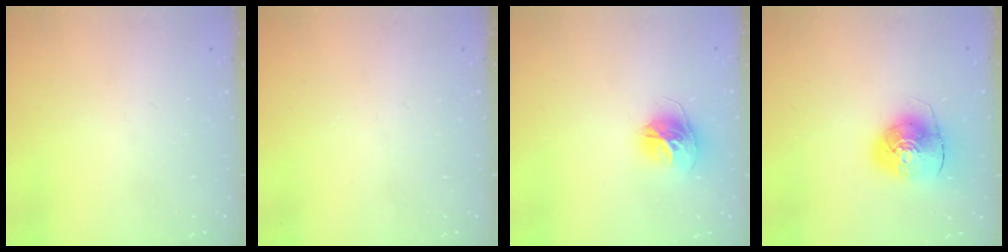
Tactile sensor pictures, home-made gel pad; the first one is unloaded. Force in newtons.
{"total": 0.0}
{"total": 12.0, "press": 12.0, "slide": 1.2}
{"total": 9.9, "press": 9.8, "slide": 1.6}